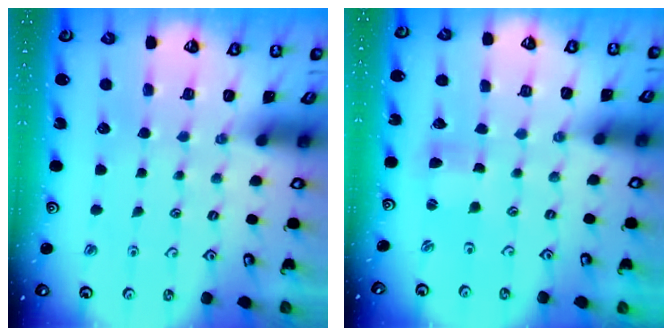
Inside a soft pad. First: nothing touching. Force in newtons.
{"total": 1.7, "press": 1.7, "slide": 0.3}